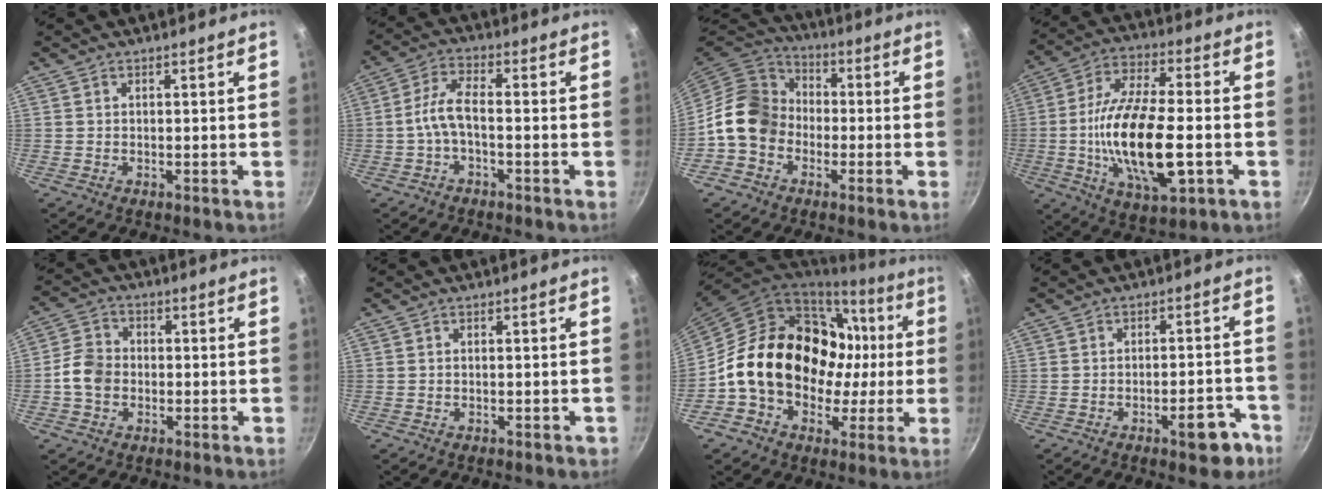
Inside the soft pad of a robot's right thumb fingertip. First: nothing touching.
{"total": 5.4, "force": [-1.8, 2.1, 4.7], "torque": [-0.104, 0.028, -0.042]}
{"total": 12.1, "force": [-2.5, 10.1, 6.1], "torque": [-0.071, 0.037, -0.068]}
{"total": 19.9, "force": [-3.7, 8.0, 17.9], "torque": [-0.329, 0.013, -0.071]}
{"total": 6.3, "force": [-1.4, 5.1, 3.4], "torque": [-0.046, 0.017, -0.039]}
{"total": 0.8, "force": [-0.5, 0.5, 0.4], "torque": [0.000, 0.012, -0.002]}
{"total": 22.9, "force": [0.5, 17.9, 14.3], "torque": [-0.204, 0.055, 0.018]}
{"total": 7.2, "force": [-4.1, 2.9, 5.3], "torque": [-0.044, 0.036, -0.045]}